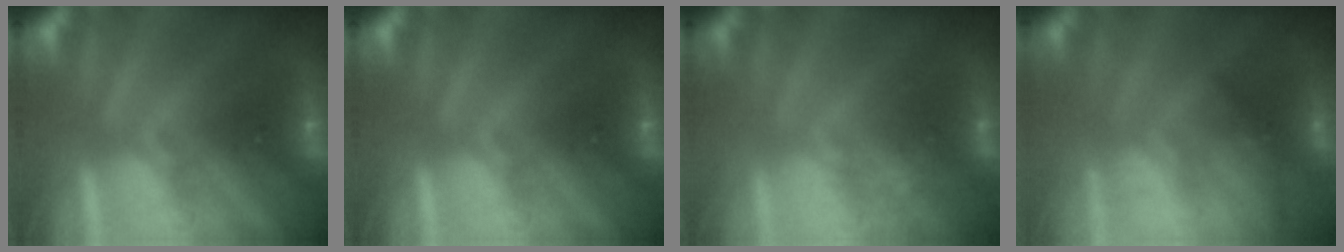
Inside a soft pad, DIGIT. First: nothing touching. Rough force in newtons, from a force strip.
{"total": 0.0}
{"total": 2.6}
{"total": 1.9}